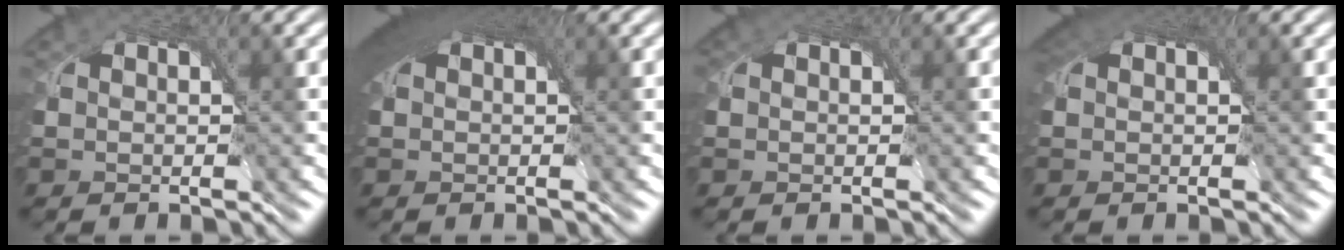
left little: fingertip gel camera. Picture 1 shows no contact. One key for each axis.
{"total": 6.0, "fx": 2.8, "fy": 2.8, "fz": 4.5, "tx": -0.075, "ty": 0.014, "tz": 0.032}
{"total": 1.3, "fx": 0.6, "fy": 0.9, "fz": 0.7, "tx": -0.014, "ty": 0.003, "tz": 0.007}
{"total": 3.8, "fx": 2.0, "fy": 2.1, "fz": 2.5, "tx": -0.043, "ty": 0.010, "tz": 0.023}